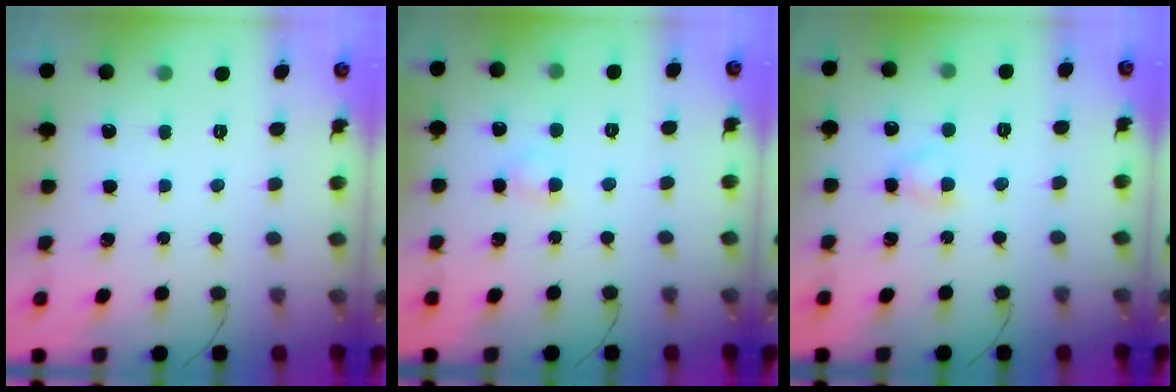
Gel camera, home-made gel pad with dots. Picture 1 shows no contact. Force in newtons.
{"total": 2.7, "press": 2.4, "slide": 1.2}
{"total": 3.1, "press": 3.0, "slide": 0.8}